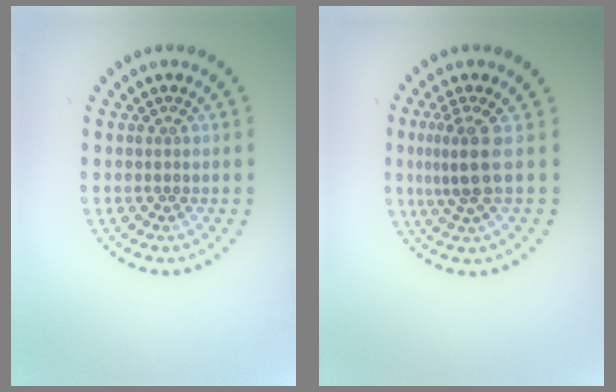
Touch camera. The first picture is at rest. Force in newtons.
{"total": 2.9, "press": 2.1, "slide": 2.0}